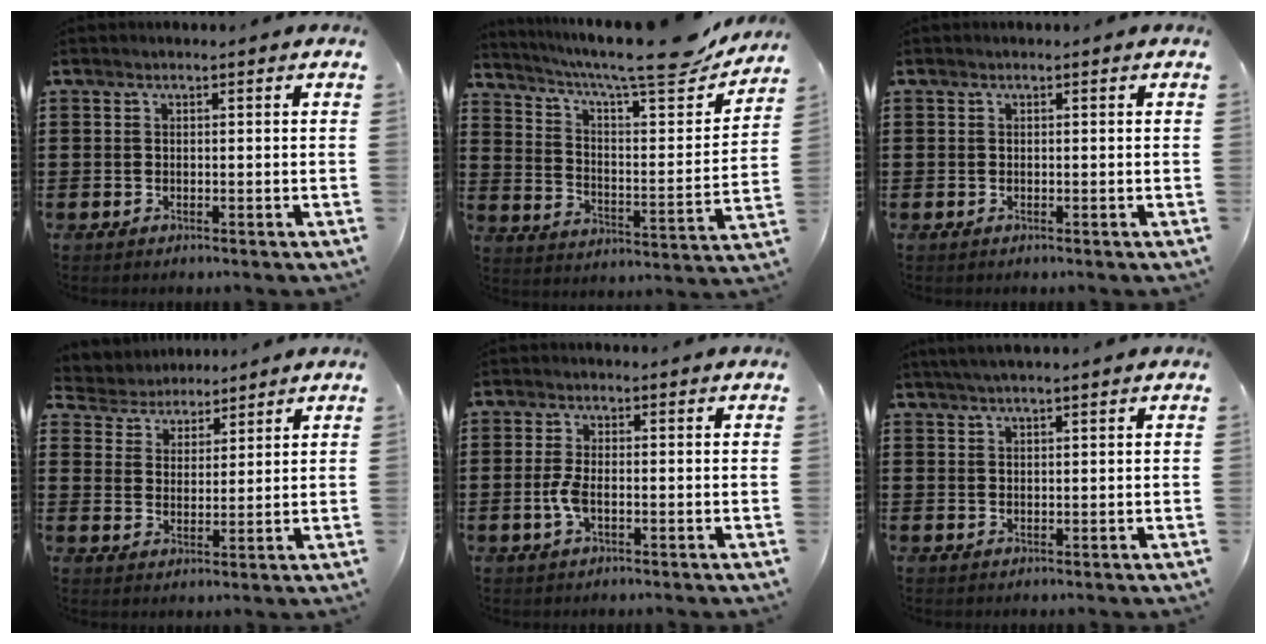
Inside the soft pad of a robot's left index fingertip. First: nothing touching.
{"total": 10.0, "force": [8.4, 0.9, 5.4], "torque": [-0.114, -0.061, 0.133]}
{"total": 0.0}
{"total": 4.2, "force": [3.8, 1.6, -0.4], "torque": [-0.017, -0.015, 0.069]}
{"total": 3.2, "force": [-0.8, 1.2, 2.9], "torque": [-0.081, -0.008, -0.023]}
{"total": 1.8, "force": [1.5, -0.1, 1.0], "torque": [-0.021, 0.001, 0.029]}